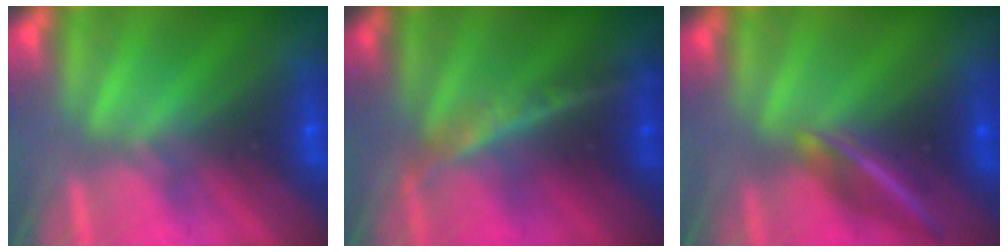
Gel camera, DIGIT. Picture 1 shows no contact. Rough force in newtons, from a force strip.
{"total": 2.4}
{"total": 7.4}